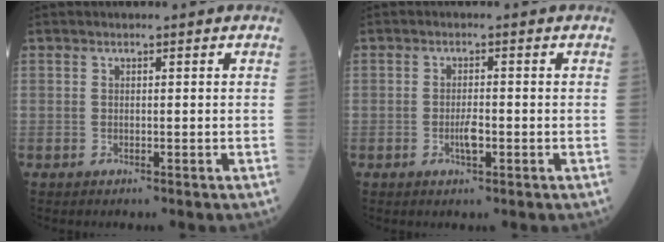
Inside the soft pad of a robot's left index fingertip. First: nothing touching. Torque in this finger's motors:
{"motor_torque": [0.29, 0.06, 0.05, 0.04]}